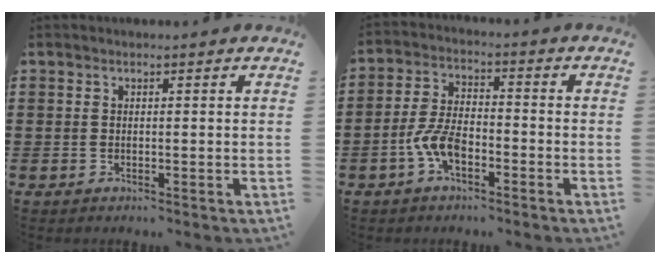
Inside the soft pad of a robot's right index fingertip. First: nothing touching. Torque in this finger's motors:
{"motor_torque": [1.07, 1.07, 0.46, 0.18]}